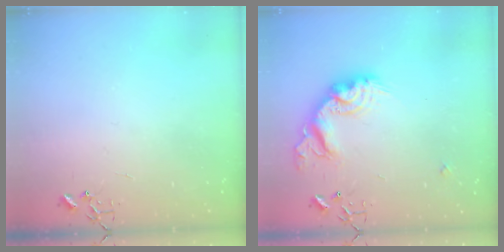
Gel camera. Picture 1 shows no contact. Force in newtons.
{"total": 17.9, "press": 17.8, "slide": 1.1}